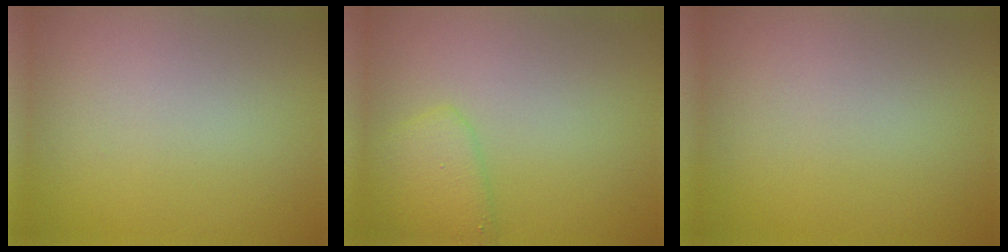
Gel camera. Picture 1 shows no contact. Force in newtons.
{"total": 2.5, "press": 2.5, "slide": 0.2}
{"total": 0.0}